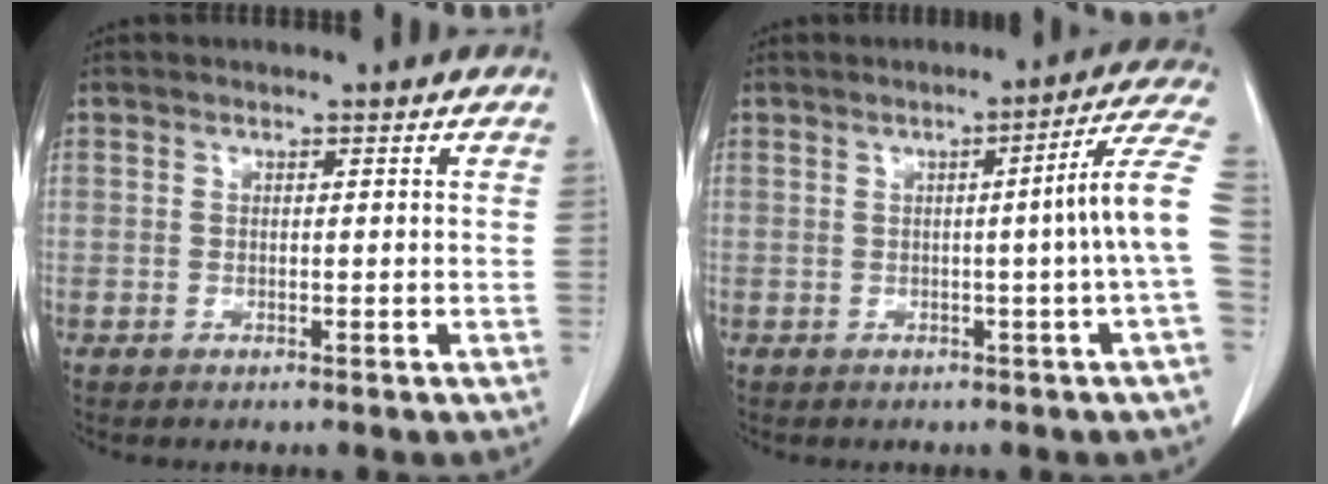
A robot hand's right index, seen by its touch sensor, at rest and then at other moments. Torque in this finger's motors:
{"motor_torque": [0.71, -0.51, 0.38, 0.06]}